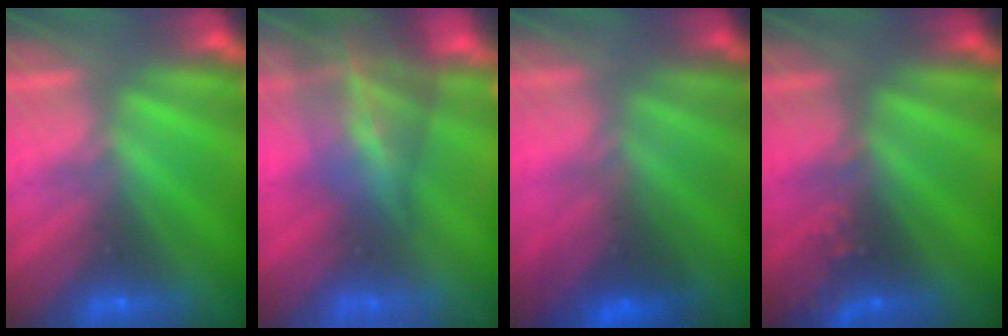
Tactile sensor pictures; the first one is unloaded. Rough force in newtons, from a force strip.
{"total": 7.3}
{"total": 2.3}
{"total": 2.4}